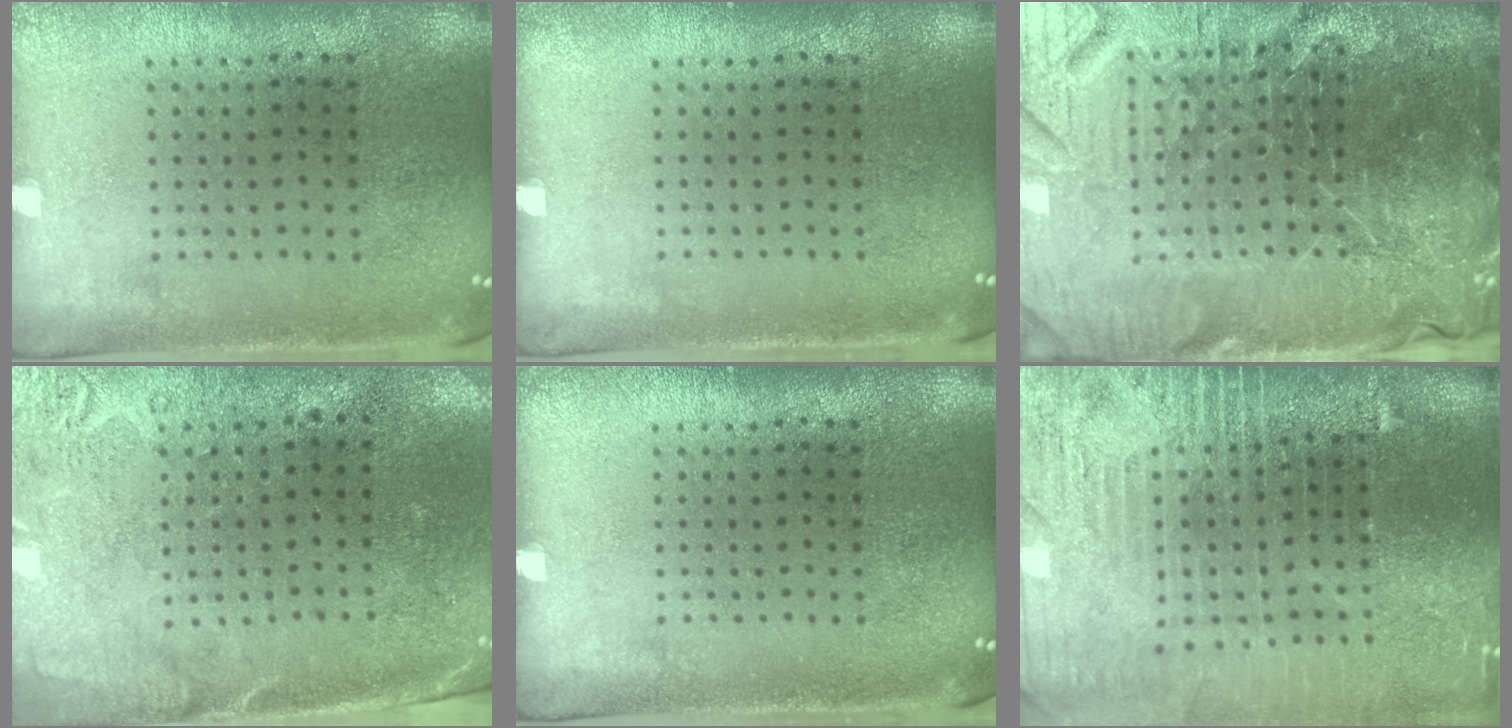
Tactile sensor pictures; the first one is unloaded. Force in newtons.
{"total": 0.0}
{"total": 6.9, "press": 6.2, "slide": 3.0}
{"total": 2.7, "press": 2.2, "slide": 1.6}
{"total": 0.0}
{"total": 4.4, "press": 3.8, "slide": 2.2}